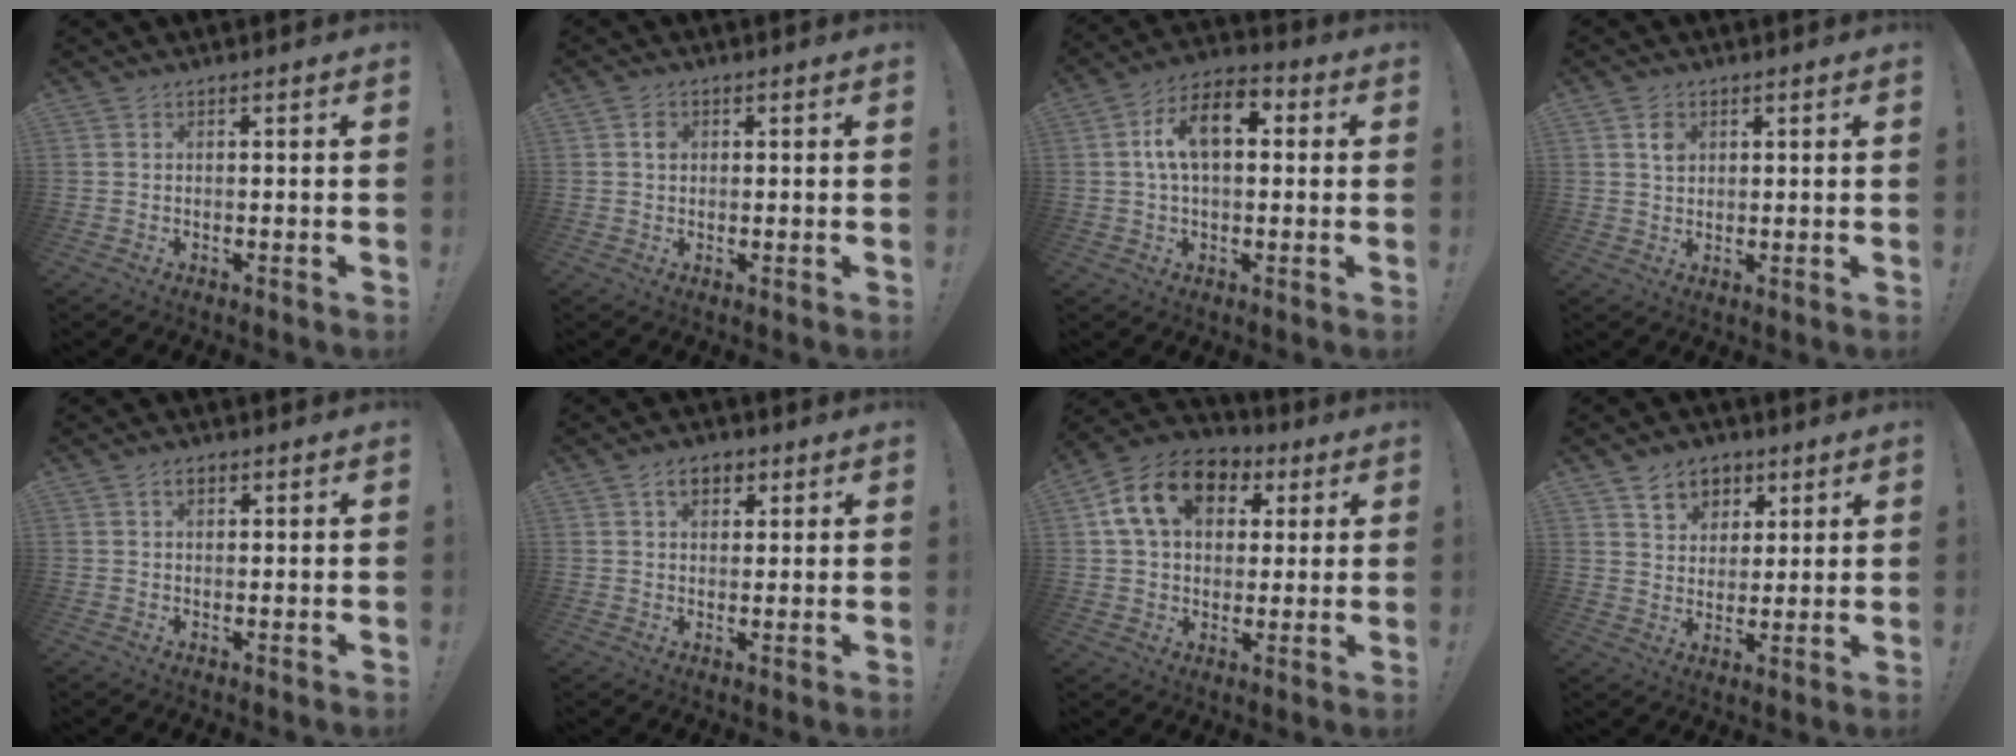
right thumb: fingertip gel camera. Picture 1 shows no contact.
{"total": 1.7, "force": [0.1, 1.5, 0.8], "torque": [-0.002, -0.001, -0.002]}
{"total": 12.4, "force": [2.5, 6.9, 10.0], "torque": [-0.166, 0.010, 0.045]}
{"total": 3.1, "force": [1.2, 2.5, 1.4], "torque": [-0.001, -0.008, 0.016]}
{"total": 1.8, "force": [0.9, 1.1, 1.1], "torque": [-0.021, 0.003, 0.015]}
{"total": 5.5, "force": [2.6, 3.6, 3.2], "torque": [-0.044, 0.002, 0.046]}
{"total": 15.8, "force": [5.4, 11.5, 9.4], "torque": [-0.147, -0.001, 0.104]}
{"total": 7.9, "force": [4.4, 6.3, 1.9], "torque": [-0.025, -0.032, 0.086]}